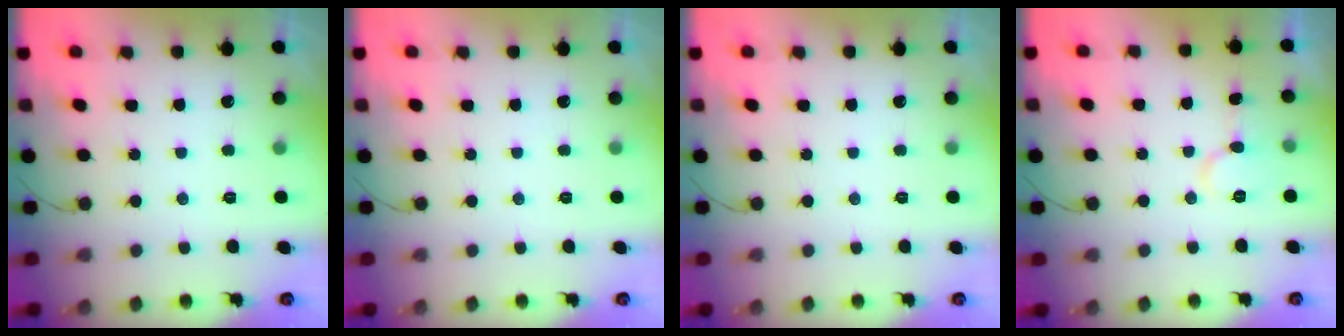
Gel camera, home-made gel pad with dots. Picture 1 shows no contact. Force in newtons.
{"total": 0.0}
{"total": 0.0}
{"total": 6.3, "press": 6.3, "slide": 0.5}